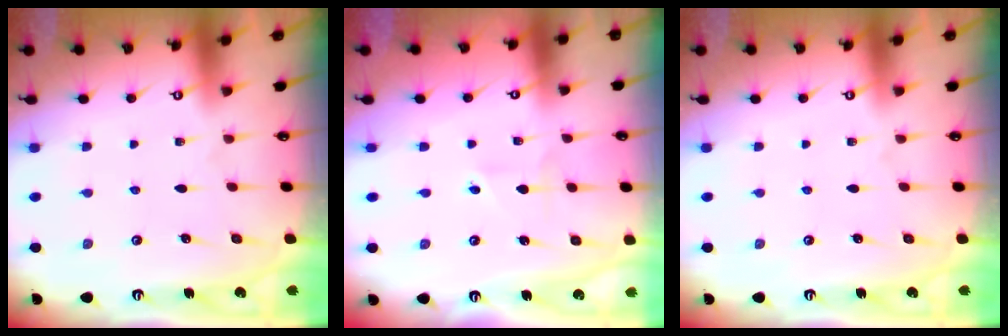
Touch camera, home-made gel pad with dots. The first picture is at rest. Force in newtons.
{"total": 1.5, "press": 1.4, "slide": 0.5}
{"total": 0.0}